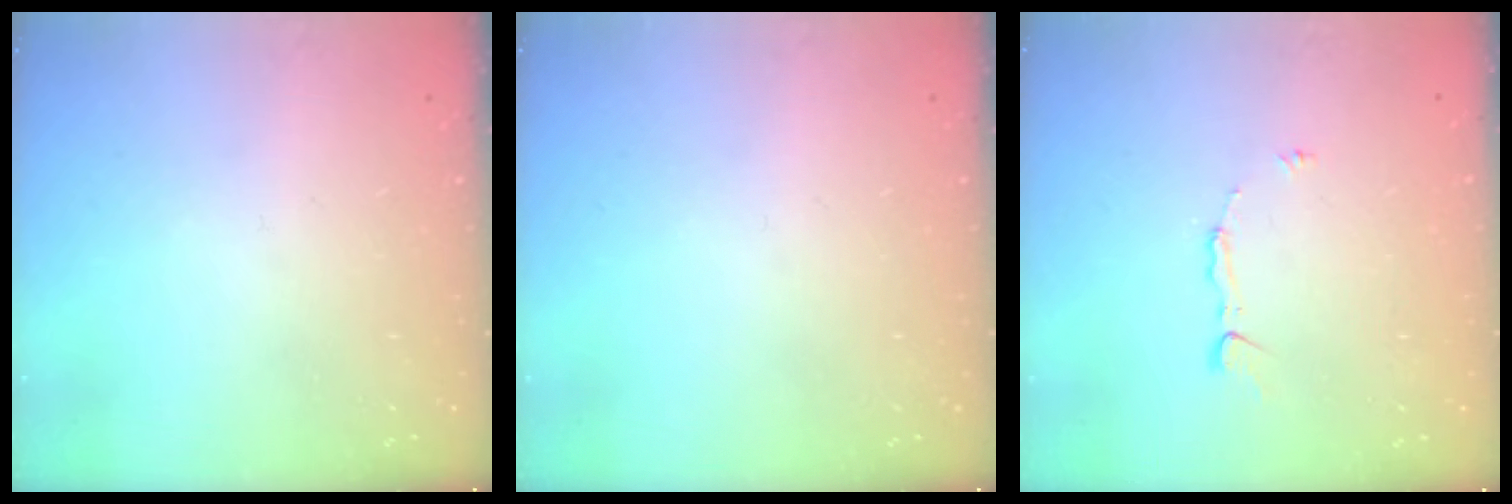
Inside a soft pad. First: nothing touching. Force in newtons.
{"total": 0.0}
{"total": 5.6, "press": 5.6, "slide": 0.4}